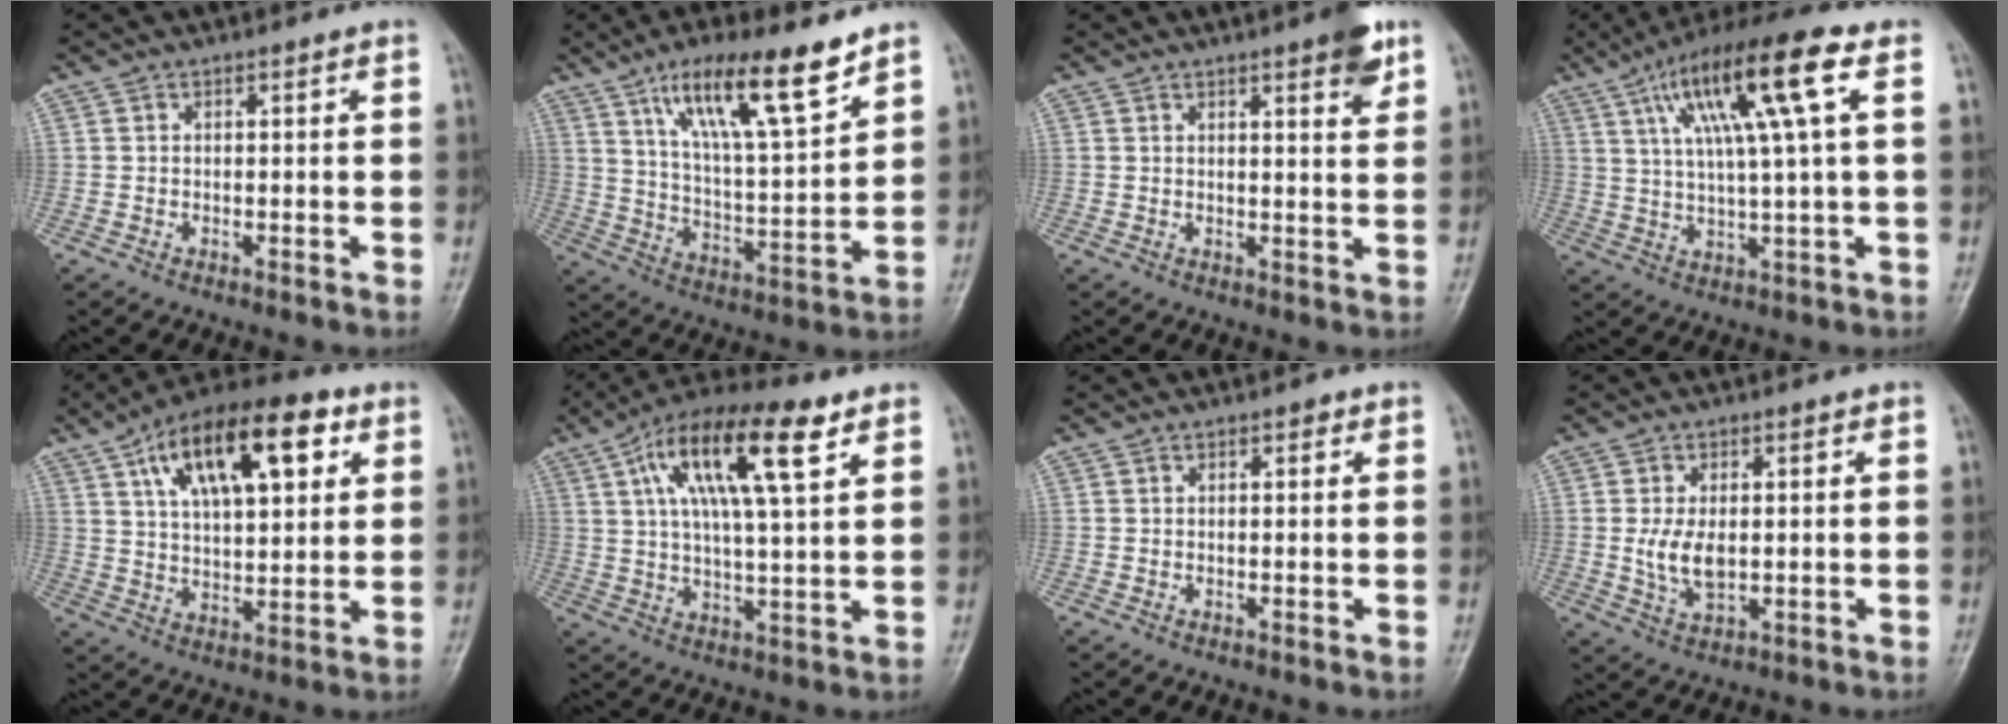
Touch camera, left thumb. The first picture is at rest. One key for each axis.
{"total": 16.4, "fx": 10.4, "fy": 3.6, "fz": 12.2, "tx": -0.193, "ty": -0.049, "tz": 0.190}
{"total": 5.4, "fx": 3.3, "fy": 1.1, "fz": 4.1, "tx": -0.046, "ty": -0.016, "tz": 0.038}
{"total": 15.8, "fx": 5.6, "fy": 1.9, "fz": 14.6, "tx": -0.269, "ty": 0.010, "tz": 0.091}
{"total": 19.5, "fx": 8.2, "fy": 8.6, "fz": 15.4, "tx": -0.225, "ty": -0.004, "tz": 0.133}
{"total": 17.3, "fx": 7.4, "fy": 5.1, "fz": 14.8, "tx": -0.254, "ty": 0.003, "tz": 0.122}
{"total": 0.7, "fx": 0.4, "fy": 0.5, "fz": 0.4, "tx": 0.000, "ty": 0.000, "tz": 0.001}
{"total": 5.8, "fx": 0.1, "fy": 3.2, "fz": 4.8, "tx": -0.096, "ty": -0.008, "tz": 0.006}